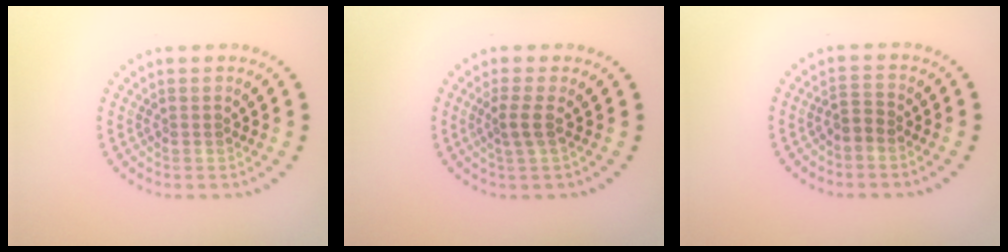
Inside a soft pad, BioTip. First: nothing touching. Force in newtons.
{"total": 1.9, "press": 1.3, "slide": 1.3}
{"total": 1.5, "press": 1.1, "slide": 0.9}